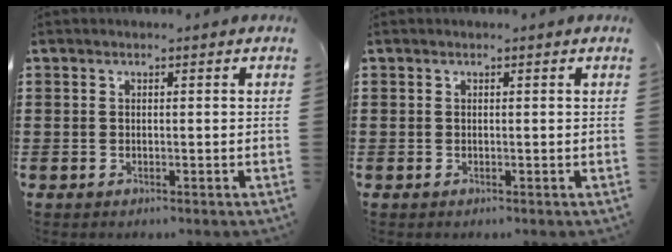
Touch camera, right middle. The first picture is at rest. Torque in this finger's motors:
{"motor_torque": [-0.45, 0.41, 0.00, -0.01]}